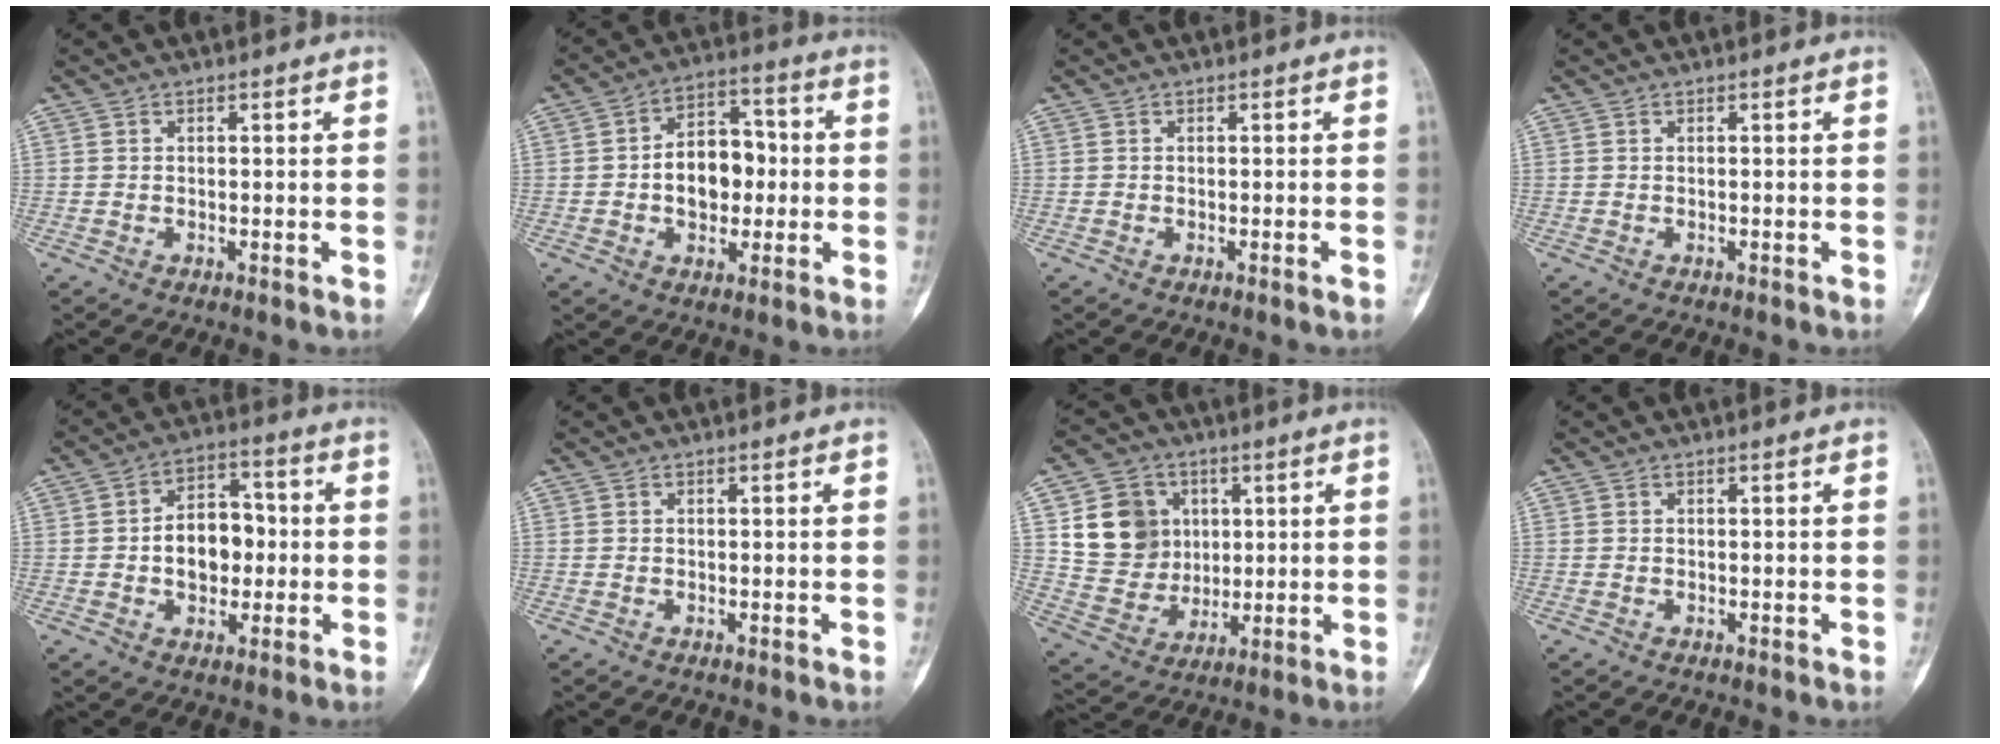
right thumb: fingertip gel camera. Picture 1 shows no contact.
{"total": 11.5, "force": [-0.6, 8.0, 8.3], "torque": [-0.089, 0.029, -0.014]}
{"total": 0.6, "force": [-0.4, -0.1, 0.4], "torque": [-0.007, -0.001, -0.005]}
{"total": 0.0}
{"total": 10.5, "force": [-0.5, 7.4, 7.5], "torque": [-0.080, 0.025, -0.013]}
{"total": 0.0}
{"total": 13.0, "force": [3.4, 11.3, 5.4], "torque": [-0.056, -0.008, 0.074]}
{"total": 0.0}